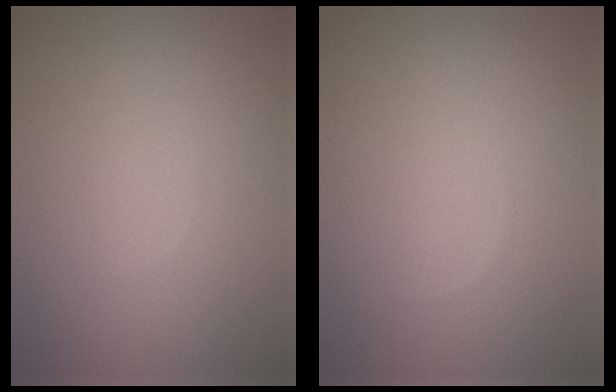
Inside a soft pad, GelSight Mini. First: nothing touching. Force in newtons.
{"total": 0.0}